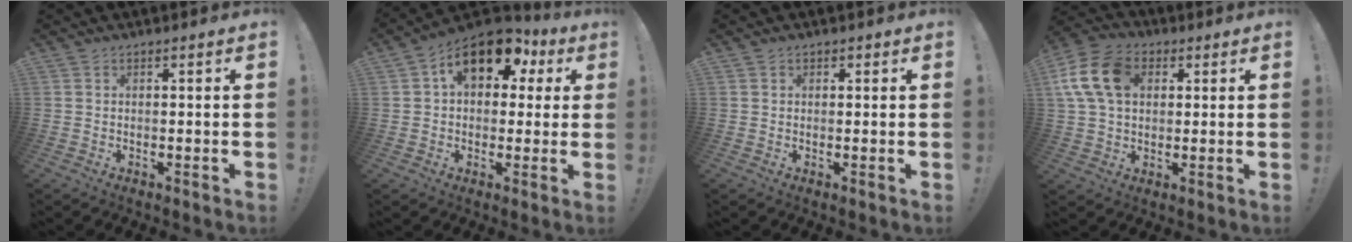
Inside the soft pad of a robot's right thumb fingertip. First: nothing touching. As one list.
[{"total": 15.2, "force": [6.3, 9.0, 10.5], "torque": [-0.155, -0.020, 0.112]}, {"total": 0.8, "force": [0.3, 0.8, 0.1], "torque": [0.003, 0.000, 0.004]}, {"total": 14.5, "force": [4.0, 10.5, 9.3], "torque": [-0.176, 0.004, 0.078]}]